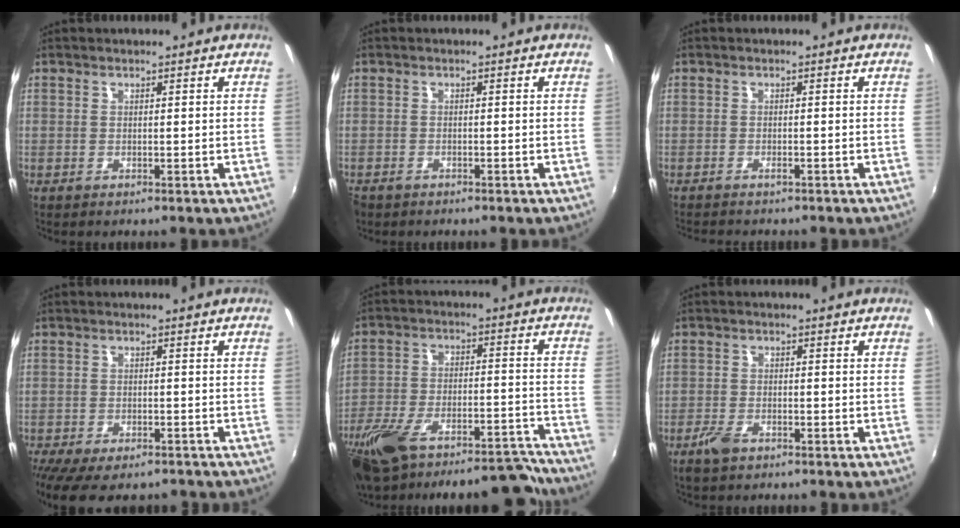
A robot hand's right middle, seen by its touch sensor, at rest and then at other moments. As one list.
[{"total": 2.3, "force": [-1.8, 1.1, 0.8], "torque": [-0.023, -0.007, -0.032]}, {"total": 2.5, "force": [-2.3, 0.5, 1.0], "torque": [-0.030, -0.008, -0.038]}, {"total": 10.6, "force": [-8.4, 3.5, 5.6], "torque": [-0.125, -0.037, -0.132]}, {"total": 22.3, "force": [-19.0, 5.7, 10.3], "torque": [-0.198, -0.013, -0.283]}, {"total": 3.7, "force": [-2.6, 1.6, 2.2], "torque": [-0.059, -0.004, -0.051]}]